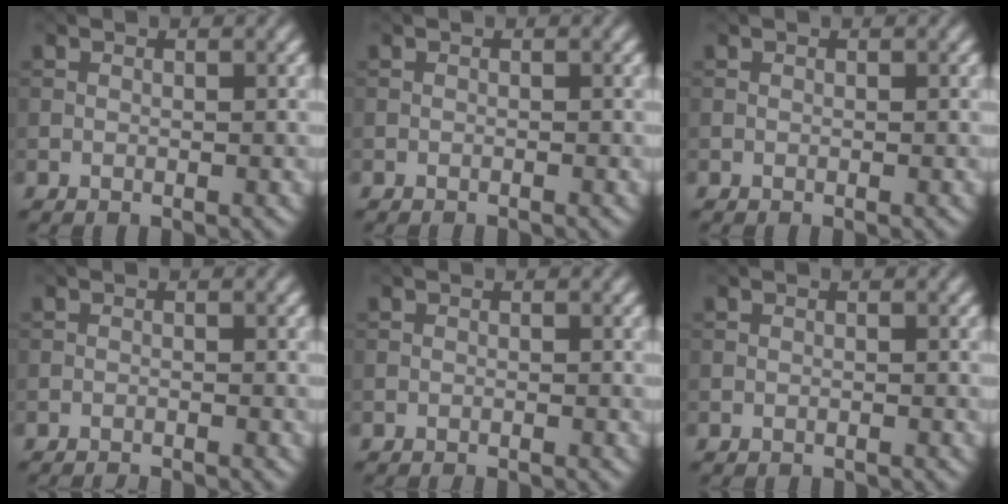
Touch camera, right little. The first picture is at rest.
{"total": 0.7, "force": [-0.7, 0.1, 0.2], "torque": [0.002, 0.000, -0.012]}
{"total": 0.0}
{"total": 1.5, "force": [-1.4, 0.2, 0.5], "torque": [-0.001, 0.001, -0.023]}
{"total": 0.9, "force": [-0.8, 0.1, 0.2], "torque": [0.003, 0.000, -0.014]}
{"total": 0.9, "force": [-0.9, 0.1, 0.0], "torque": [0.002, -0.002, -0.017]}